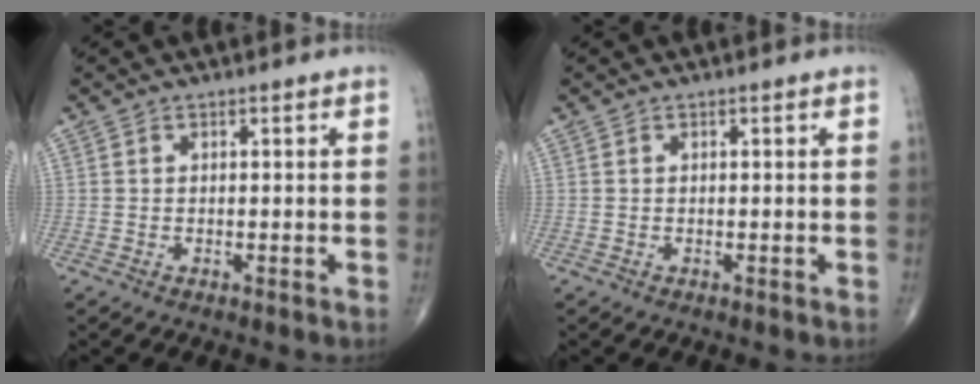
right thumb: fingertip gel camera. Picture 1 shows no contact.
{"total": 0.0}